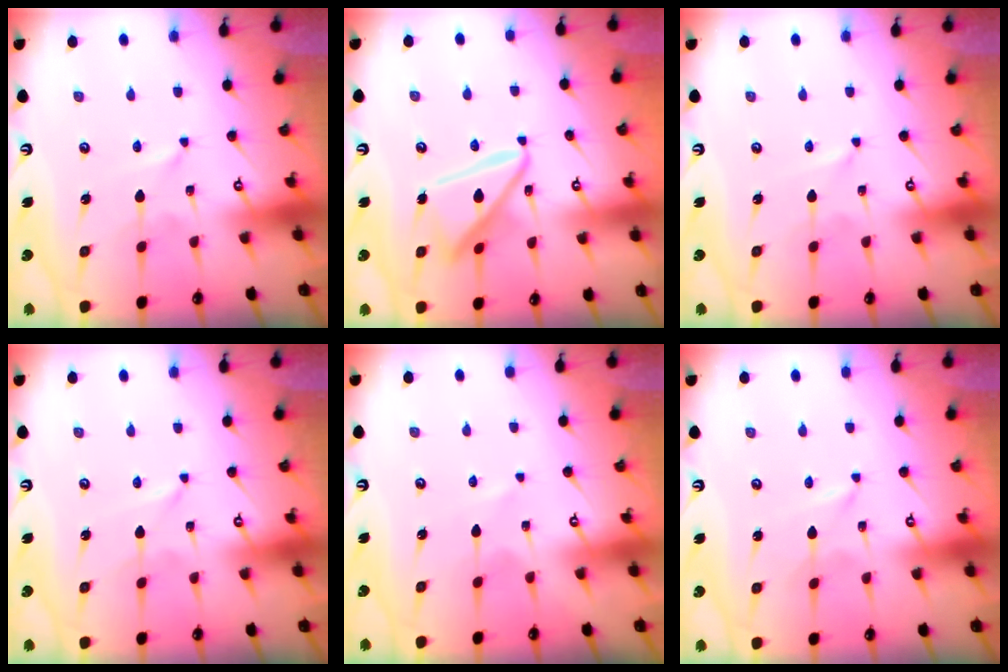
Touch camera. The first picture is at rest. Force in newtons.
{"total": 13.3, "press": 13.2, "slide": 1.3}
{"total": 0.0}
{"total": 0.0}
{"total": 1.6, "press": 1.6, "slide": 0.2}
{"total": 0.0}